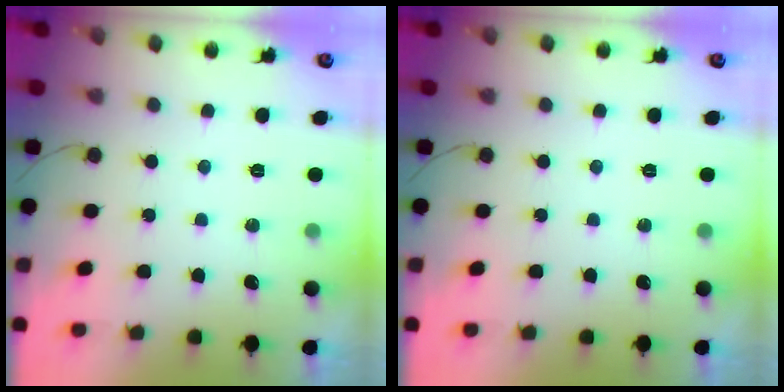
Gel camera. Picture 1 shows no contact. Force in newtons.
{"total": 0.0}